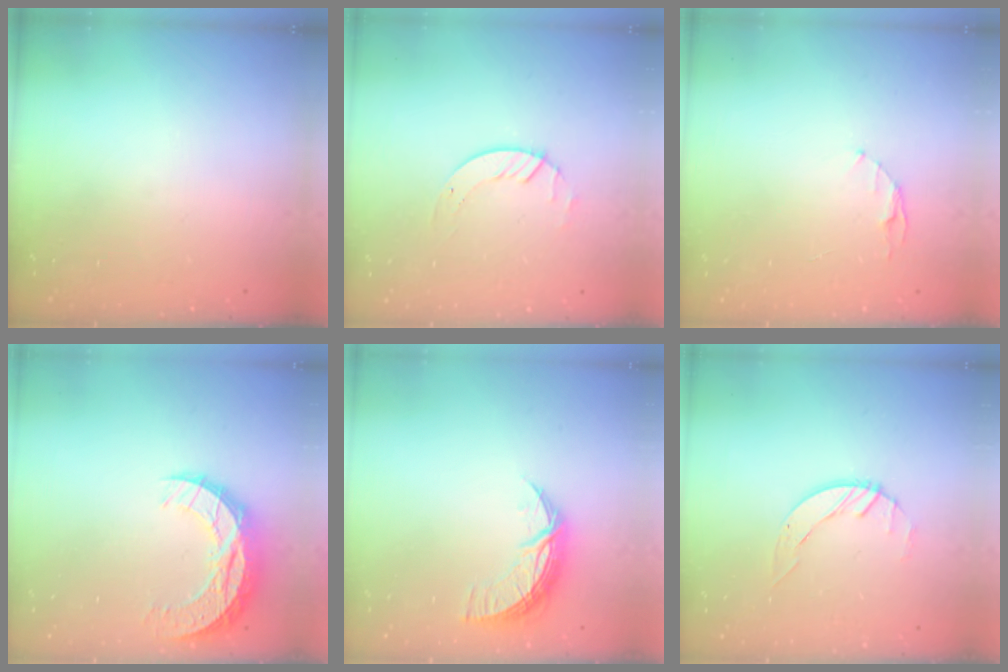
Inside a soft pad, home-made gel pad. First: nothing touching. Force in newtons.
{"total": 2.7, "press": 2.7, "slide": 0.3}
{"total": 3.9, "press": 3.9, "slide": 0.5}
{"total": 10.9, "press": 10.9, "slide": 0.7}
{"total": 9.7, "press": 9.7, "slide": 0.4}
{"total": 2.9, "press": 2.8, "slide": 0.3}